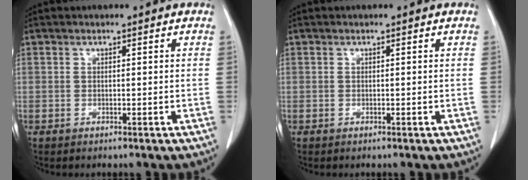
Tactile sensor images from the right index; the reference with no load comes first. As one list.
[{"total": 0.0}]